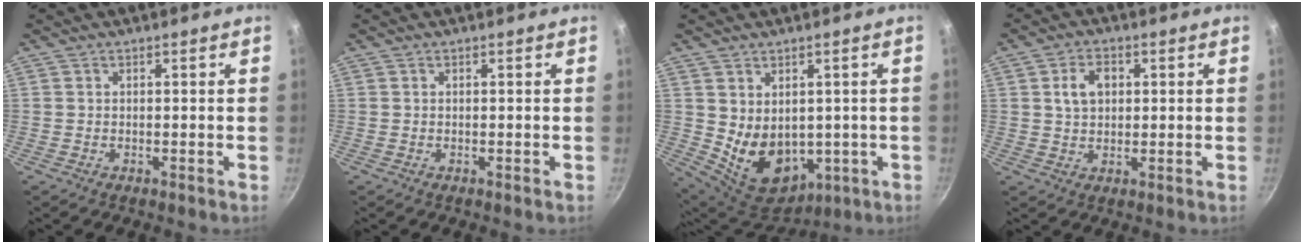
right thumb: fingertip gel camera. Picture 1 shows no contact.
{"total": 0.0}
{"total": 12.0, "force": [0.3, 9.0, 7.9], "torque": [-0.106, -0.025, 0.039]}
{"total": 5.5, "force": [1.3, 3.9, 3.6], "torque": [-0.046, 0.003, 0.023]}